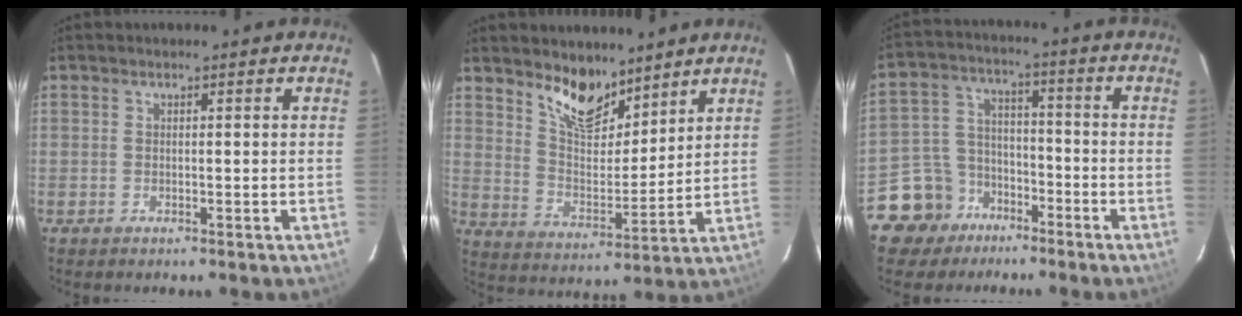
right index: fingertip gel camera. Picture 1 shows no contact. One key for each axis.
{"total": 10.6, "fx": 8.2, "fy": 4.4, "fz": 5.1, "tx": -0.087, "ty": -0.006, "tz": 0.152}
{"total": 9.9, "fx": -6.4, "fy": 7.5, "fz": 1.0, "tx": -0.040, "ty": 0.042, "tz": -0.108}